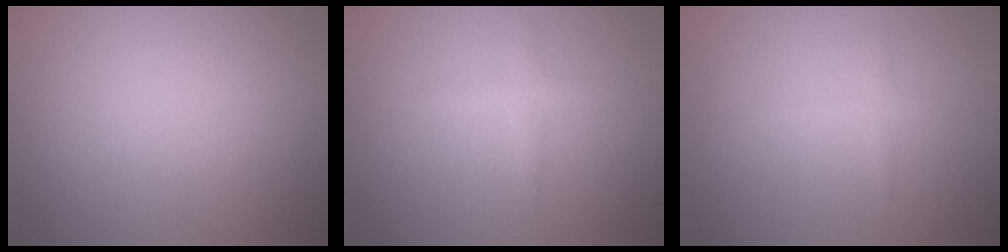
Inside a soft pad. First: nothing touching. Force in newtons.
{"total": 1.9, "press": 1.9, "slide": 0.1}
{"total": 1.1, "press": 1.1, "slide": 0.1}